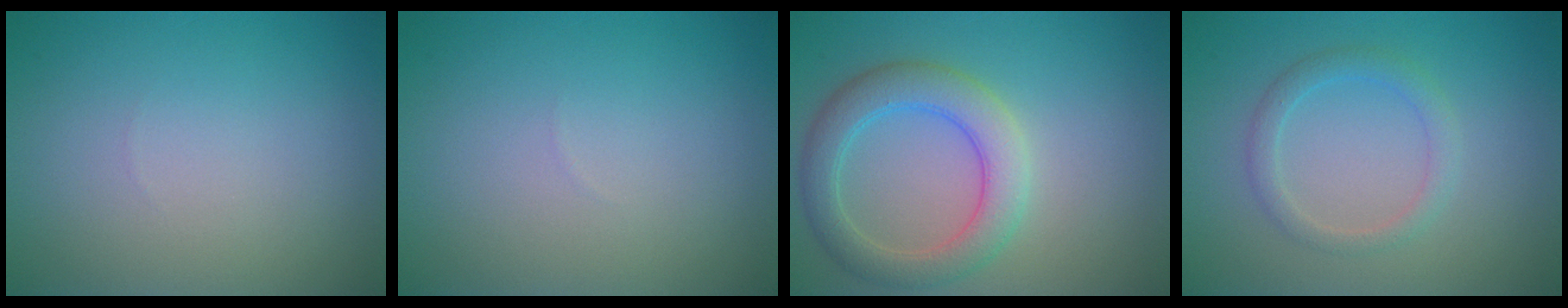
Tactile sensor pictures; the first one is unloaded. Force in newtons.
{"total": 0.0}
{"total": 4.7, "press": 4.7, "slide": 0.2}
{"total": 2.0, "press": 1.9, "slide": 0.1}